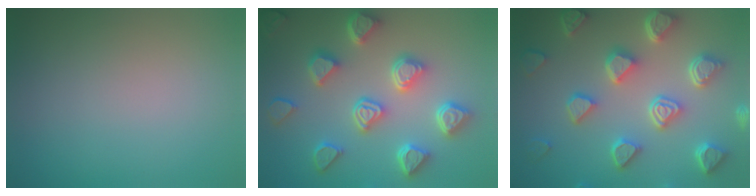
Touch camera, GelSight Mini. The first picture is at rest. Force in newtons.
{"total": 7.0, "press": 6.0, "slide": 3.6}
{"total": 7.2, "press": 5.8, "slide": 4.4}